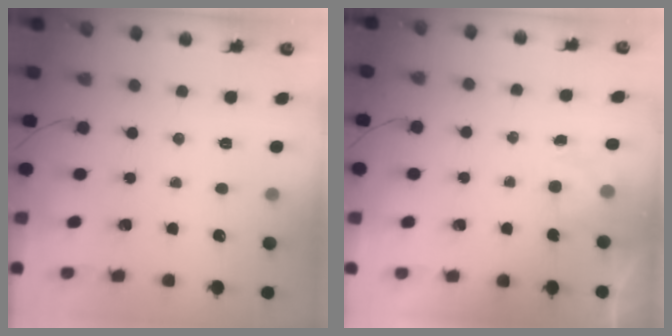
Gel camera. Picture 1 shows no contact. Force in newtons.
{"total": 2.5, "press": 2.1, "slide": 1.4}